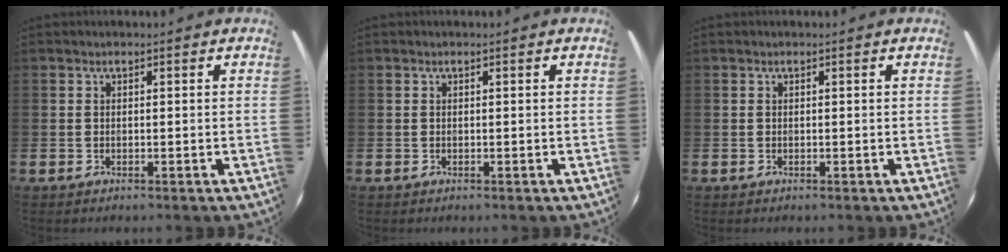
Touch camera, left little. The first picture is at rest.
{"total": 0.0}
{"total": 0.0}